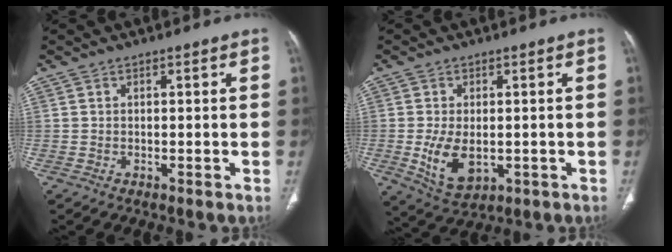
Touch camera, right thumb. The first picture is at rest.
{"total": 7.9, "force": [-1.3, 4.7, 6.2], "torque": [-0.109, -0.010, -0.007]}